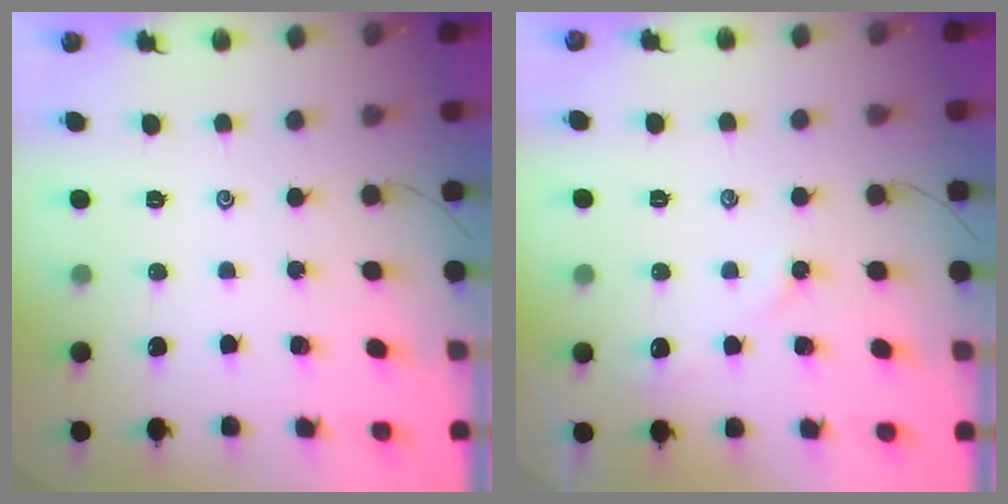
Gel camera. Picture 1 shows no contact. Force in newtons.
{"total": 2.8, "press": 2.8, "slide": 0.5}